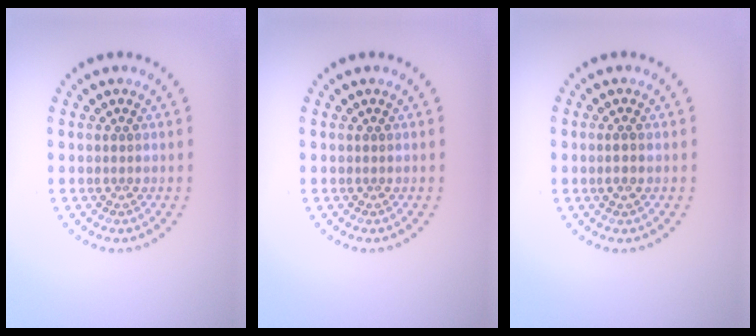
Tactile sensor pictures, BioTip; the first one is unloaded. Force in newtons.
{"total": 0.0}
{"total": 1.1, "press": 1.0, "slide": 0.6}